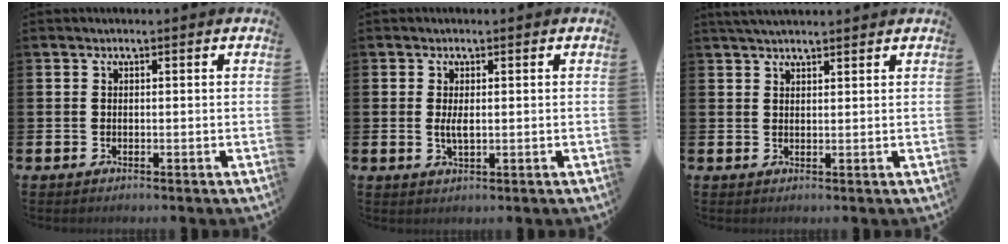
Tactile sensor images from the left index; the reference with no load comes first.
{"total": 2.0, "force": [0.2, 0.7, 1.9], "torque": [-0.022, -0.004, 0.000]}
{"total": 2.7, "force": [2.6, 0.4, 0.7], "torque": [-0.014, -0.007, 0.046]}